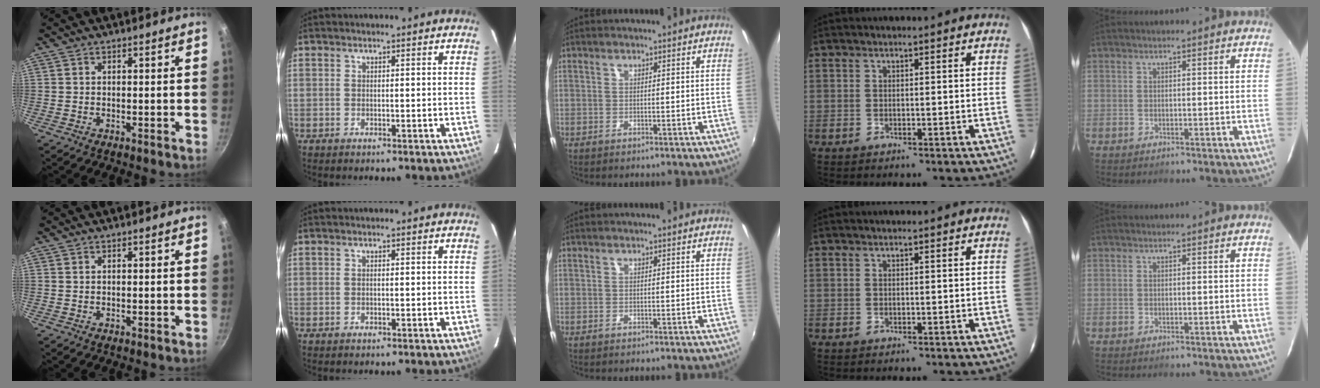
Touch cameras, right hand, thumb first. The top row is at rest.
{}